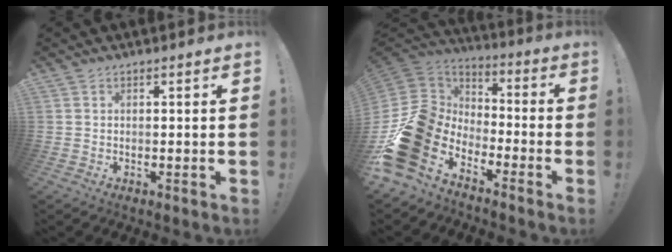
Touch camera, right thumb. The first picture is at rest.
{"total": 21.2, "force": [-10.4, 13.6, 12.4], "torque": [-0.220, 0.031, -0.153]}